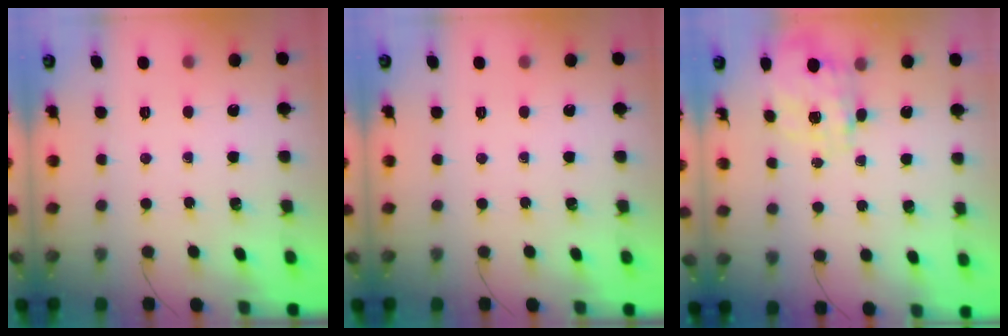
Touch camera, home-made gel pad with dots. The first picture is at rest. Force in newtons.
{"total": 0.0}
{"total": 3.5, "press": 3.3, "slide": 1.0}